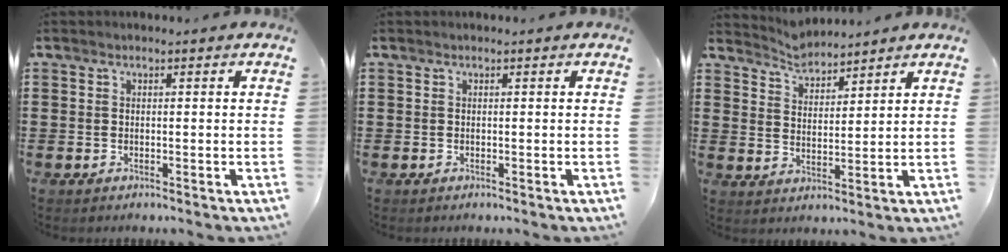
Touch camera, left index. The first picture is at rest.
{"total": 0.0}
{"total": 3.6, "force": [3.6, 0.3, -0.2], "torque": [-0.012, -0.017, 0.064]}